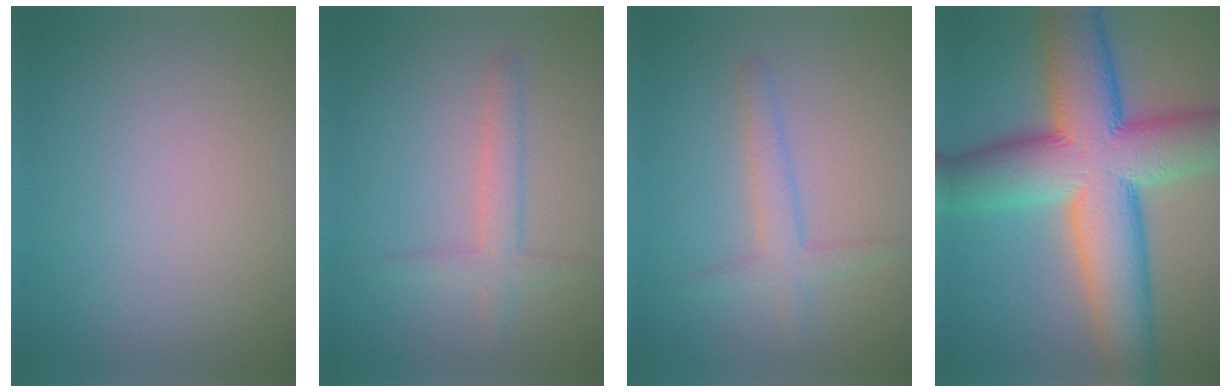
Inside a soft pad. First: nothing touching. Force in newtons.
{"total": 2.4, "press": 2.4, "slide": 0.0}
{"total": 2.4, "press": 2.4, "slide": 0.1}
{"total": 14.8, "press": 14.8, "slide": 0.5}